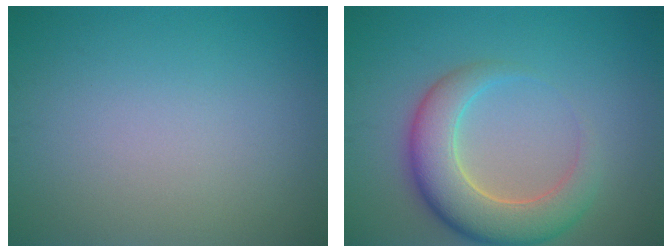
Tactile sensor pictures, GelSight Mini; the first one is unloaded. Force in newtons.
{"total": 6.5, "press": 6.5, "slide": 0.5}